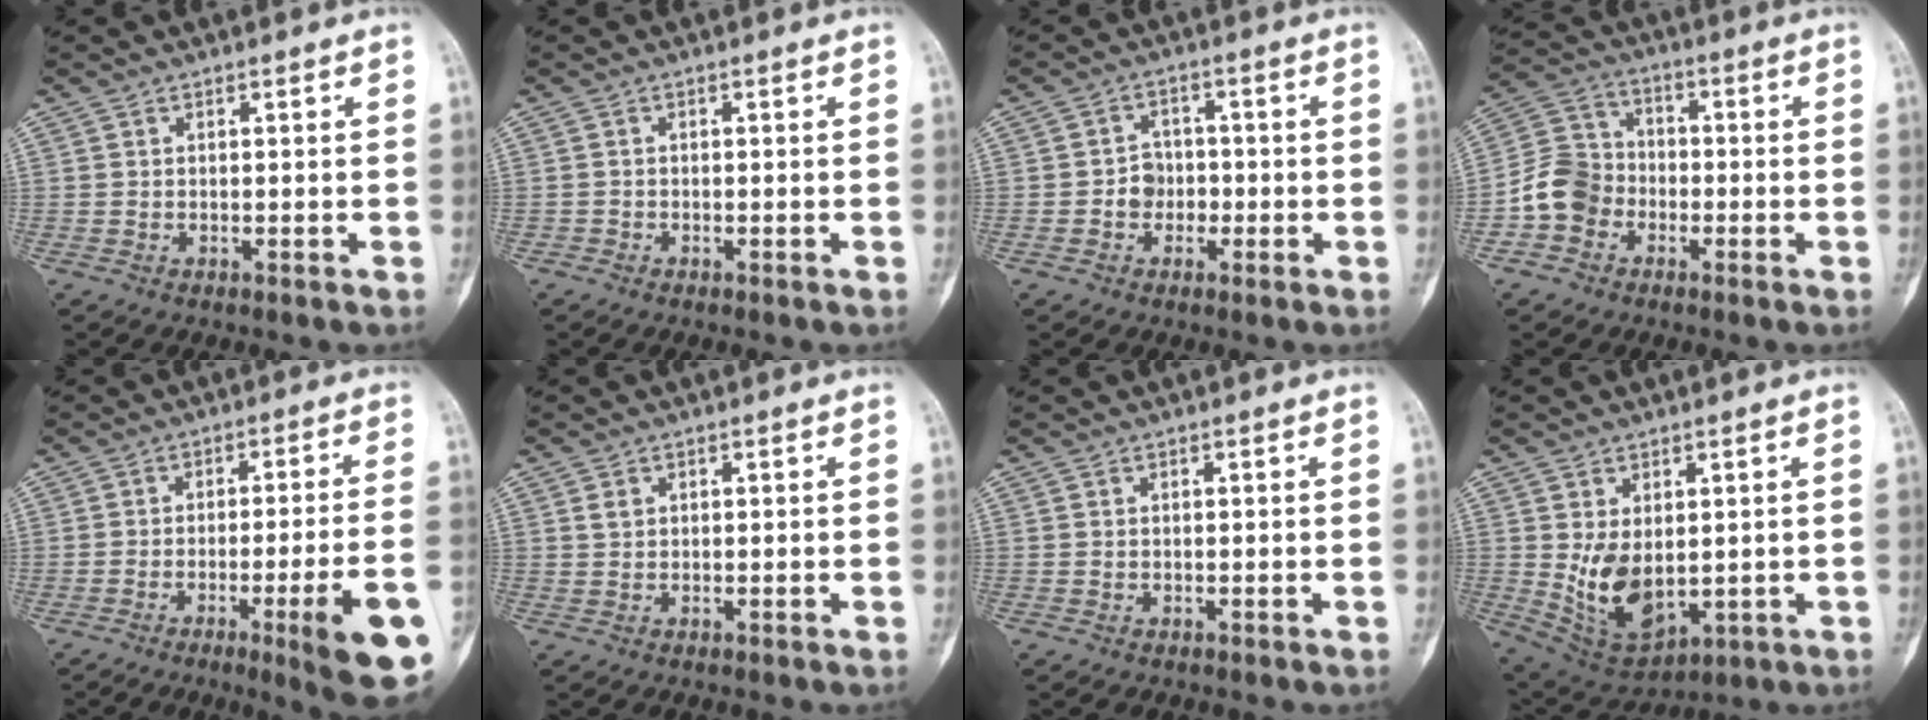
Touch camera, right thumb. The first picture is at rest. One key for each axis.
{"total": 0.6, "fx": -0.4, "fy": 0.5, "fz": -0.1, "tx": 0.003, "ty": 0.004, "tz": -0.011}
{"total": 4.2, "fx": -1.0, "fy": 3.7, "fz": 1.7, "tx": 0.006, "ty": 0.015, "tz": -0.025}
{"total": 9.1, "fx": -3.1, "fy": 7.8, "fz": 3.6, "tx": -0.053, "ty": 0.034, "tz": -0.067}
{"total": 14.7, "fx": -5.8, "fy": 1.3, "fz": 13.5, "tx": -0.145, "ty": 0.012, "tz": -0.073}
{"total": 1.5, "fx": 0.7, "fy": 1.1, "fz": 0.7, "tx": -0.006, "ty": 0.000, "tz": 0.015}
{"total": 0.0}
{"total": 10.3, "fx": 0.3, "fy": 6.5, "fz": 8.0, "tx": -0.121, "ty": -0.015, "tz": 0.033}